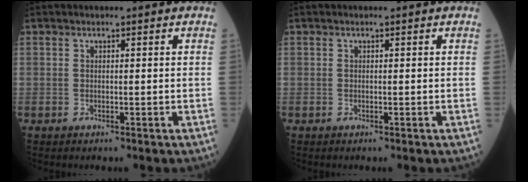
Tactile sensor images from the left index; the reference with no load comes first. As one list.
[{"total": 0.0}]